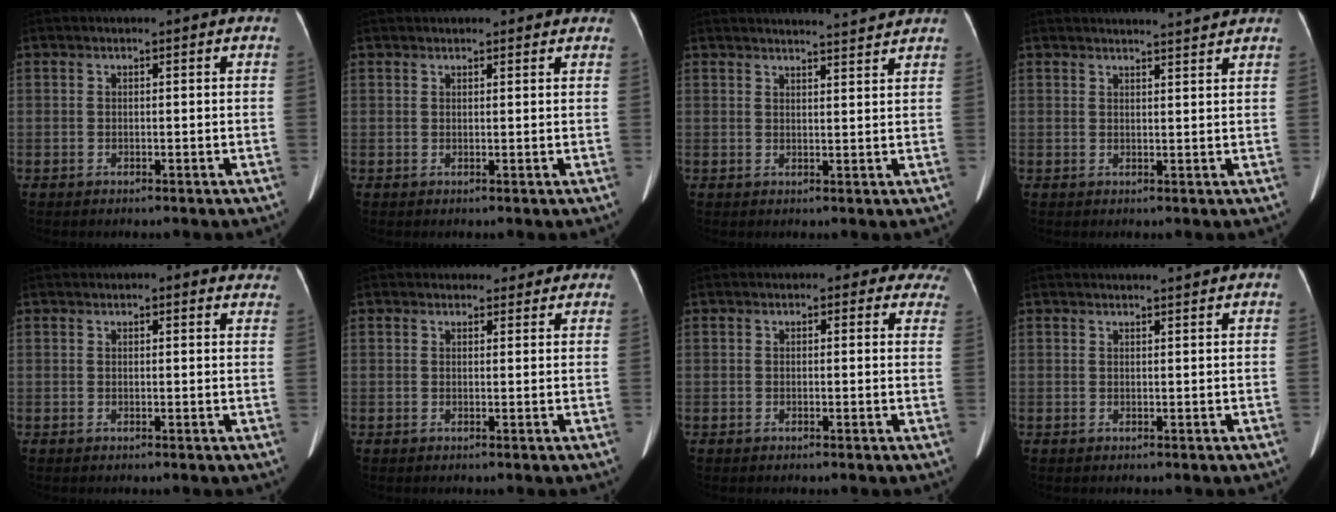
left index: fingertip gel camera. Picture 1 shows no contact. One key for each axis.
{"total": 2.5, "fx": 2.2, "fy": 0.9, "fz": 0.8, "tx": -0.003, "ty": 0.019, "tz": 0.024}
{"total": 6.9, "fx": 6.7, "fy": -0.2, "fz": 1.6, "tx": -0.024, "ty": 0.008, "tz": 0.076}
{"total": 5.3, "fx": 5.1, "fy": -0.3, "fz": 1.4, "tx": -0.020, "ty": 0.008, "tz": 0.057}
{"total": 4.7, "fx": 4.0, "fy": 1.6, "fz": 1.9, "tx": -0.001, "ty": 0.010, "tz": 0.031}
{"total": 3.9, "fx": 3.4, "fy": 1.9, "fz": 0.3, "tx": 0.011, "ty": 0.004, "tz": 0.032}
{"total": 5.9, "fx": 4.8, "fy": 3.1, "fz": 1.5, "tx": 0.013, "ty": 0.004, "tz": 0.027}
{"total": 3.1, "fx": 2.9, "fy": -0.3, "fz": 1.0, "tx": -0.014, "ty": 0.009, "tz": 0.036}